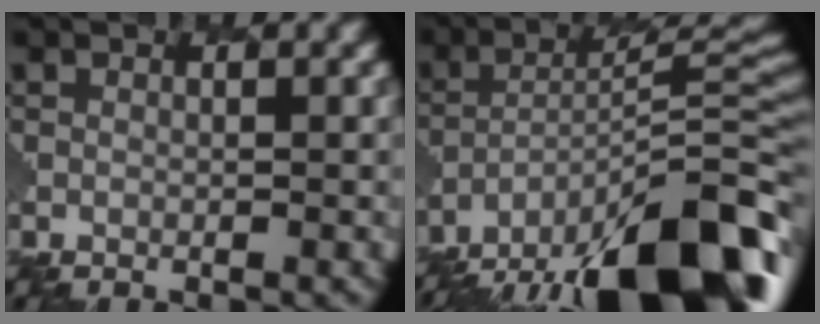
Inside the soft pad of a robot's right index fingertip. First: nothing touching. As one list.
[{"total": 16.3, "force": [-12.1, 4.9, 9.7], "torque": [-0.157, -0.010, -0.194]}]